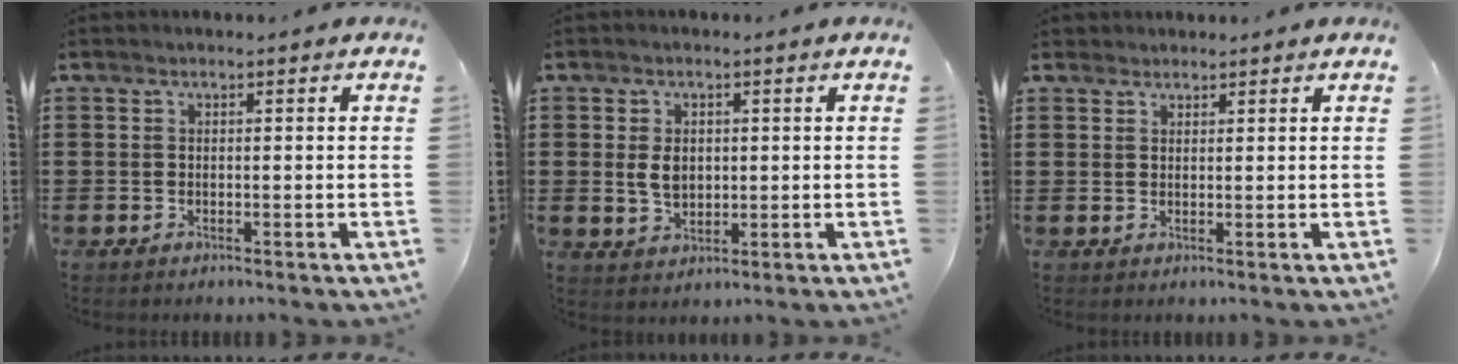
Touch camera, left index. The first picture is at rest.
{"total": 3.9, "force": [0.5, 2.5, 2.9], "torque": [-0.068, 0.005, 0.008]}
{"total": 1.6, "force": [1.5, 0.6, 0.0], "torque": [-0.004, 0.004, 0.031]}